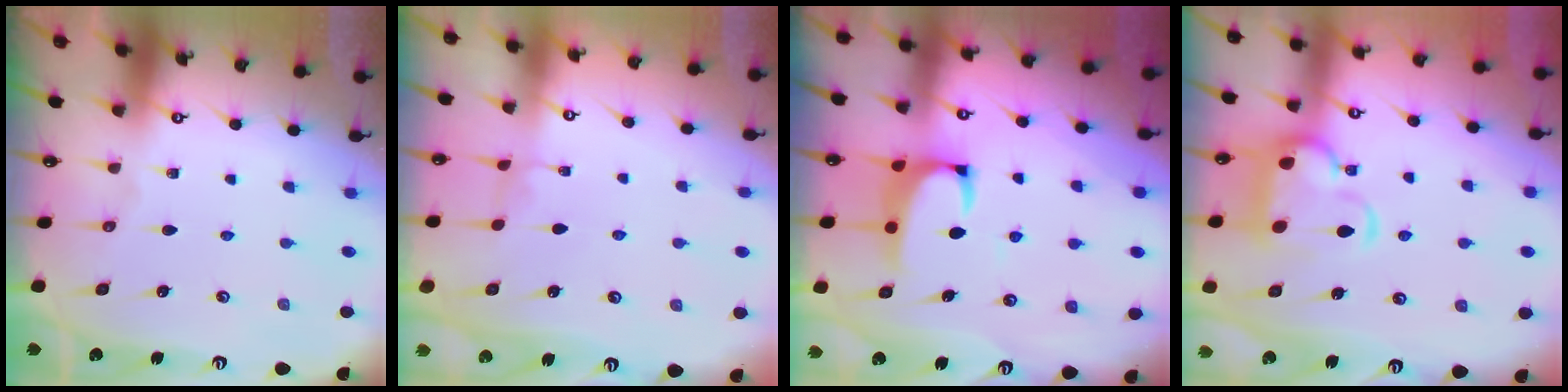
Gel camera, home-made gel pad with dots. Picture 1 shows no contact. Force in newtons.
{"total": 2.6, "press": 2.6, "slide": 0.2}
{"total": 2.2, "press": 2.0, "slide": 0.9}
{"total": 6.3, "press": 6.0, "slide": 1.8}